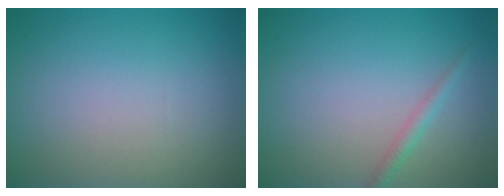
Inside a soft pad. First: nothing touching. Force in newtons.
{"total": 1.2, "press": 1.2, "slide": 0.1}